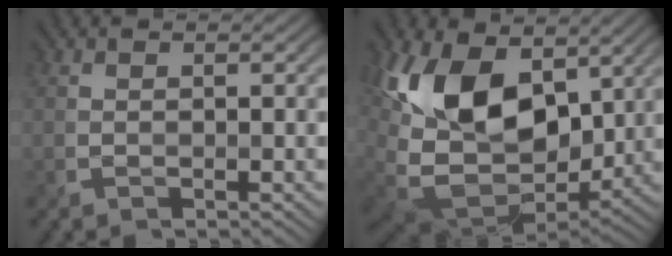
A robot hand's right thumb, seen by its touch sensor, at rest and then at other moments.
{"total": 18.1, "force": [3.4, 11.8, 13.3], "torque": [-0.277, -0.012, 0.070]}